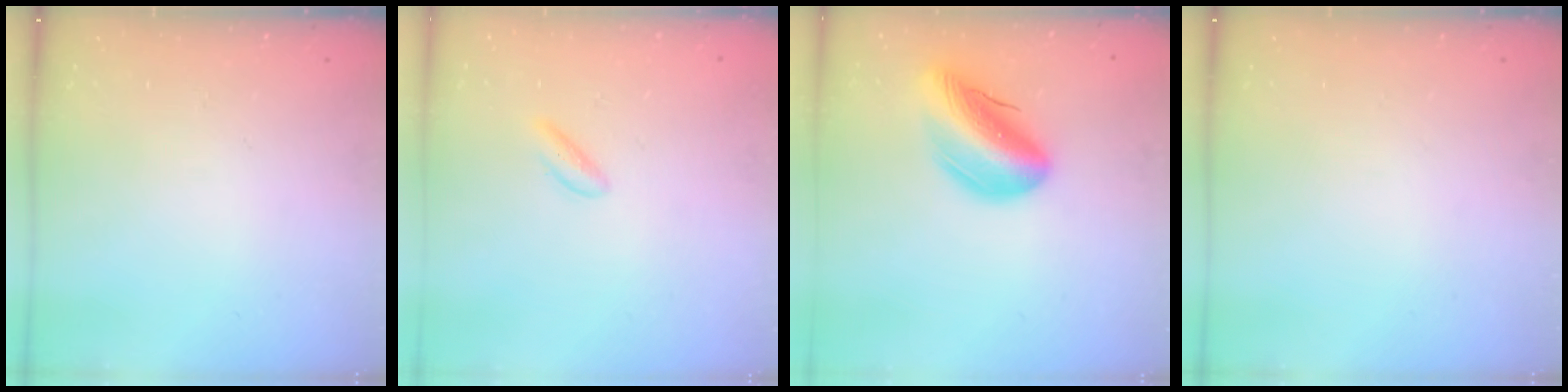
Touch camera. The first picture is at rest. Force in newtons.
{"total": 1.6, "press": 1.5, "slide": 0.5}
{"total": 16.0, "press": 15.5, "slide": 4.1}
{"total": 0.0}